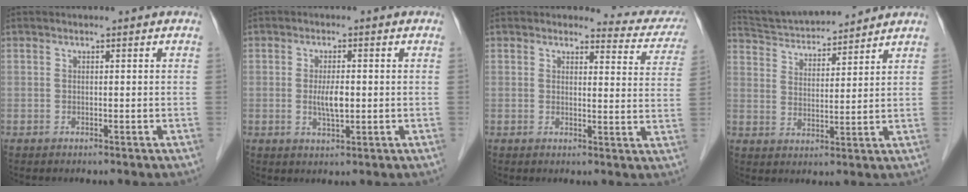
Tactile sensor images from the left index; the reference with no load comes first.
{"total": 3.5, "force": [-0.3, 0.9, 3.3], "torque": [-0.064, -0.006, -0.003]}
{"total": 8.0, "force": [7.7, 2.0, 0.3], "torque": [0.018, -0.039, 0.062]}
{"total": 13.3, "force": [12.5, 1.7, 4.0], "torque": [-0.077, 0.022, 0.212]}